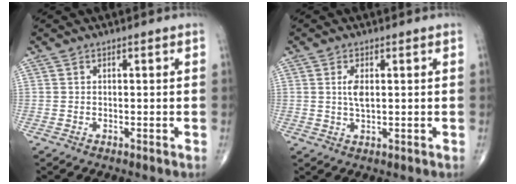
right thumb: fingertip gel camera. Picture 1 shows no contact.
{"total": 3.1, "force": [0.6, 1.3, 2.8], "torque": [-0.056, -0.003, 0.012]}